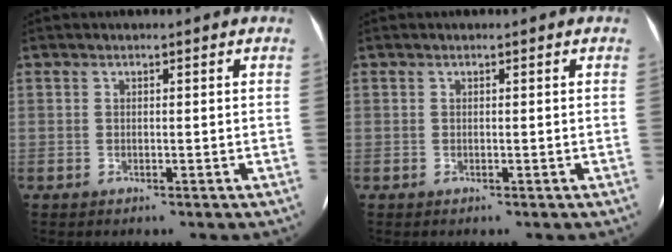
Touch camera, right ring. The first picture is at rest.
{"total": 0.0}